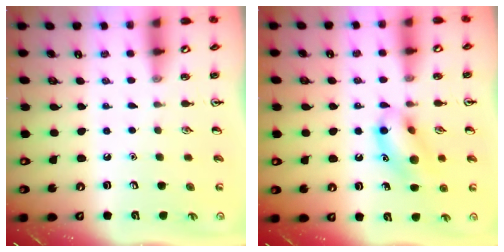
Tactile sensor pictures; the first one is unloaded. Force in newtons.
{"total": 12.8, "press": 12.5, "slide": 2.5}